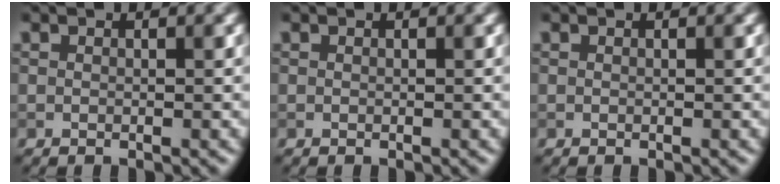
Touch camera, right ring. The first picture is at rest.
{"total": 0.0}
{"total": 0.0}